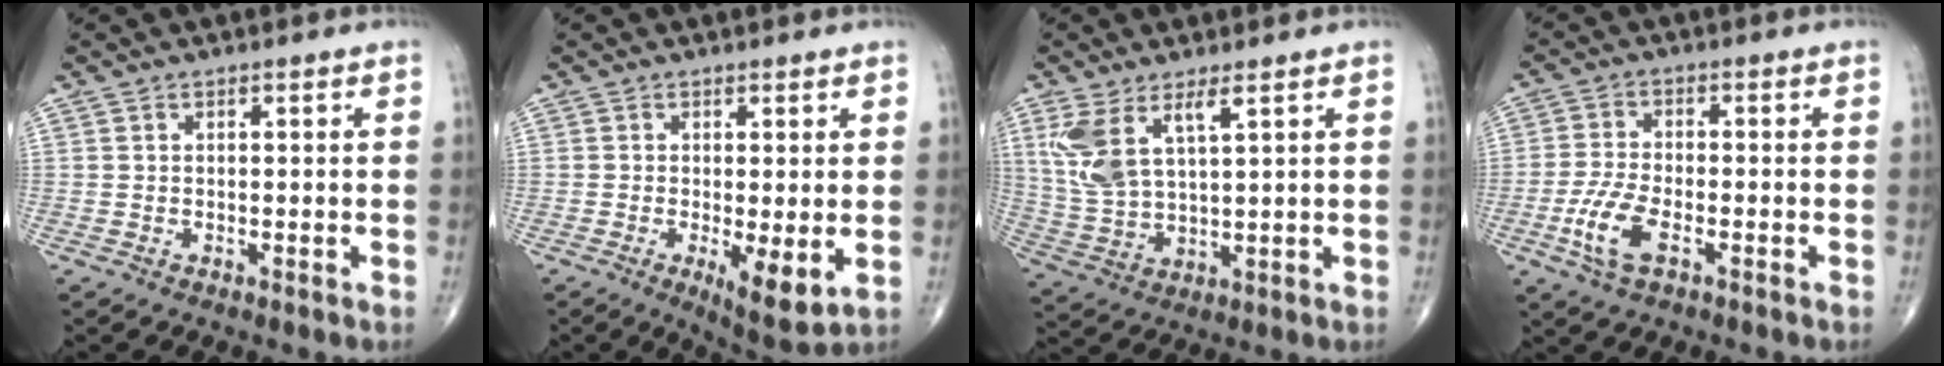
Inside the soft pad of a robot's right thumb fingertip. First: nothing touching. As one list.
[{"total": 6.7, "force": [-1.2, 1.9, 6.3], "torque": [-0.101, -0.023, -0.014]}, {"total": 9.1, "force": [4.4, 3.3, 7.2], "torque": [-0.156, -0.018, 0.100]}, {"total": 7.3, "force": [-2.9, 3.1, 5.9], "torque": [-0.135, 0.008, -0.057]}]